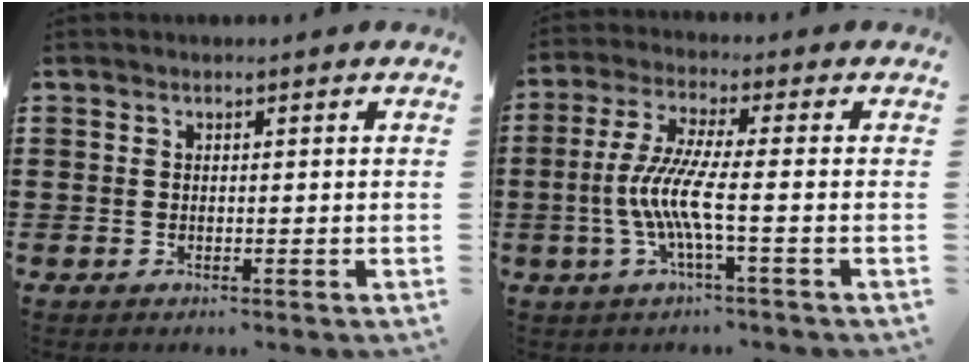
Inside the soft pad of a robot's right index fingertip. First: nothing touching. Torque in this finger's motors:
{"motor_torque": [1.38, -0.76, 0.87, 0.21]}